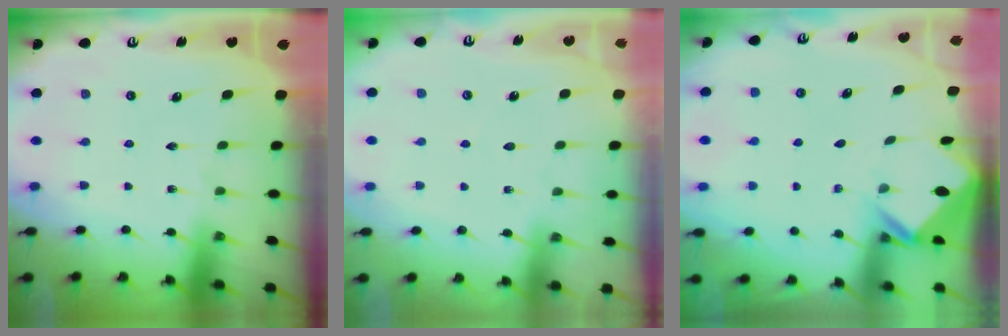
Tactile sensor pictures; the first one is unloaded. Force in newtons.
{"total": 2.2, "press": 2.2, "slide": 0.3}
{"total": 2.5, "press": 2.5, "slide": 0.1}